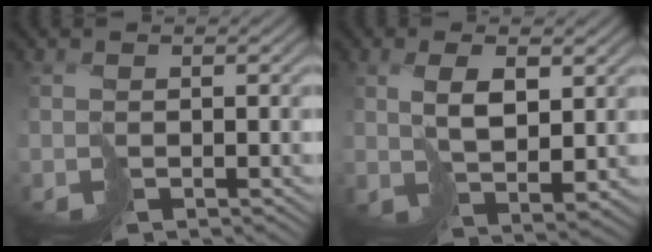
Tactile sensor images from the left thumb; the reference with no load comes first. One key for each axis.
{"total": 5.0, "fx": 2.8, "fy": 1.6, "fz": 3.8, "tx": -0.086, "ty": -0.002, "tz": 0.064}